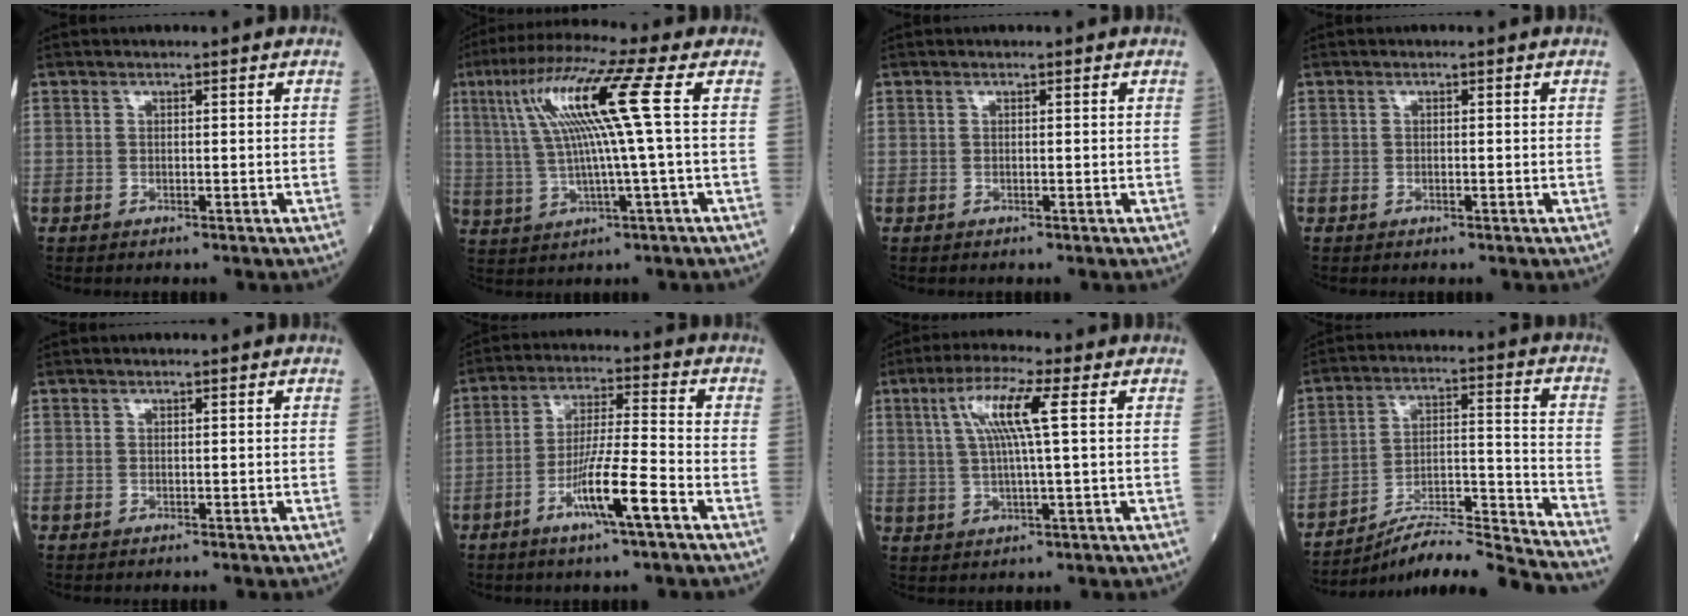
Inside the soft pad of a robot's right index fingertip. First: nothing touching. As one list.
[{"total": 12.3, "force": [3.0, -1.3, 11.9], "torque": [-0.230, 0.027, 0.060]}, {"total": 0.0}, {"total": 0.0}, {"total": 0.0}, {"total": 9.1, "force": [-4.4, -0.3, 7.9], "torque": [-0.152, -0.004, -0.081]}, {"total": 7.8, "force": [2.2, -0.2, 7.5], "torque": [-0.150, 0.011, 0.045]}, {"total": 17.3, "force": [-16.5, -1.6, 5.1], "torque": [-0.086, 0.018, -0.261]}]